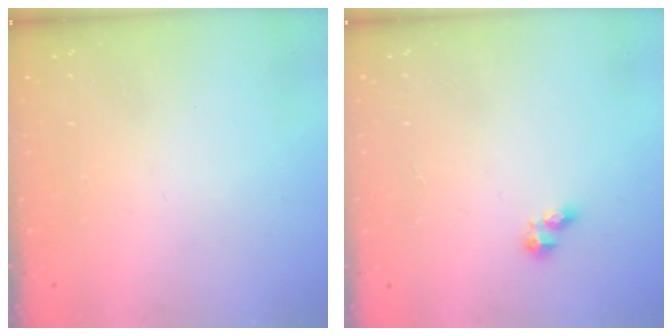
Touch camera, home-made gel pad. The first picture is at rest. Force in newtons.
{"total": 2.4, "press": 2.4, "slide": 0.3}